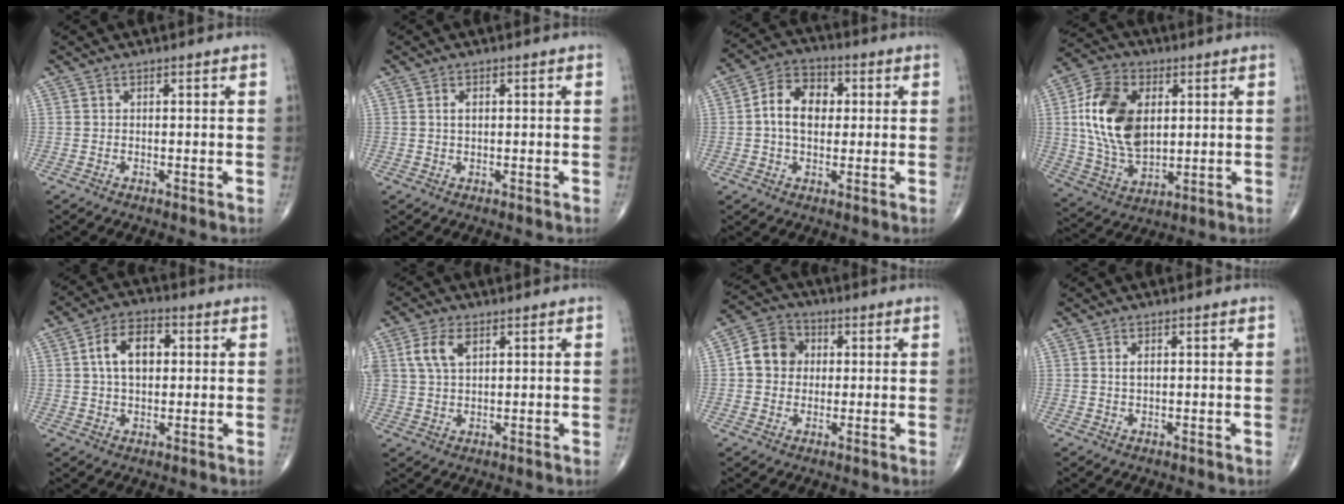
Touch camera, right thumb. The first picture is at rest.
{"total": 1.8, "force": [0.5, 1.1, 1.4], "torque": [-0.025, 0.001, 0.009]}
{"total": 9.9, "force": [0.9, 7.1, 6.8], "torque": [-0.100, 0.022, 0.008]}
{"total": 17.6, "force": [3.0, 11.2, 13.2], "torque": [-0.235, -0.006, 0.060]}
{"total": 9.6, "force": [1.9, 6.1, 7.2], "torque": [-0.110, 0.013, 0.029]}
{"total": 6.6, "force": [2.5, 3.9, 4.7], "torque": [-0.094, -0.002, 0.051]}
{"total": 8.4, "force": [0.9, 7.3, 4.1], "torque": [-0.051, 0.013, 0.004]}
{"total": 1.8, "force": [0.5, 1.0, 1.4], "torque": [-0.025, 0.000, 0.010]}